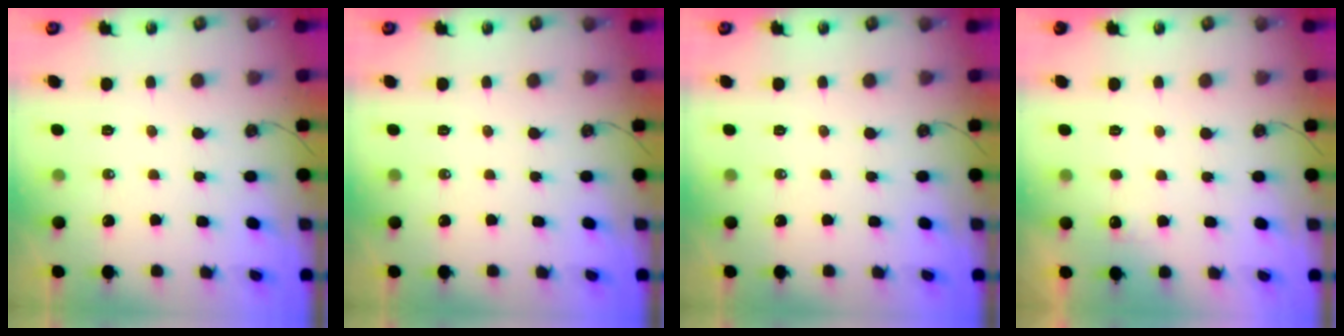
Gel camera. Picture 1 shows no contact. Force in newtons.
{"total": 0.0}
{"total": 0.0}
{"total": 4.4, "press": 4.3, "slide": 1.2}